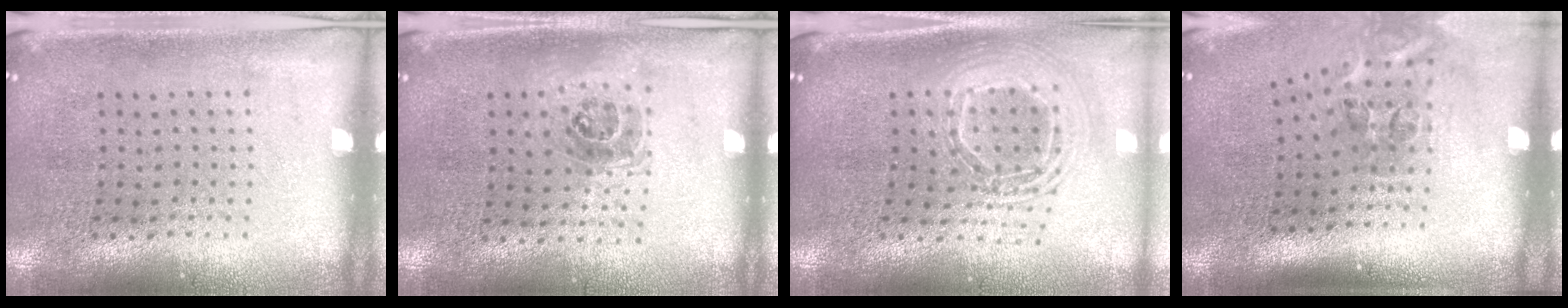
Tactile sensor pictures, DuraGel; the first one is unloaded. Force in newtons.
{"total": 1.0, "press": 0.9, "slide": 0.4}
{"total": 2.1, "press": 1.6, "slide": 1.4}
{"total": 2.2, "press": 1.4, "slide": 1.7}